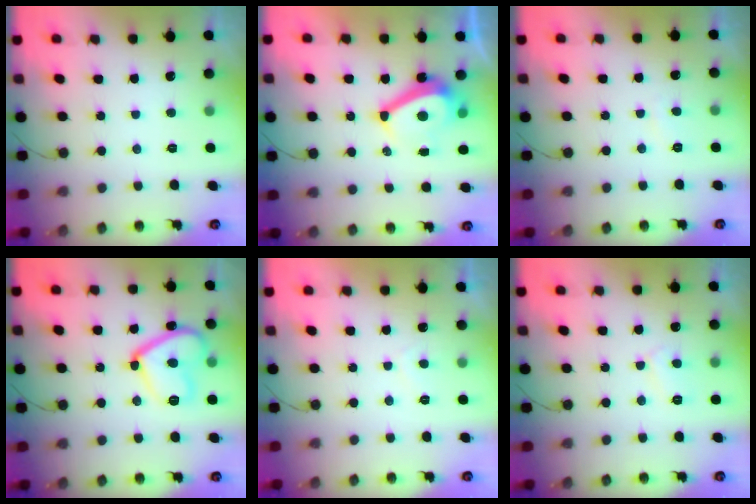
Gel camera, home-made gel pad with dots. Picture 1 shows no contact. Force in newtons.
{"total": 11.0, "press": 10.5, "slide": 3.3}
{"total": 1.3, "press": 1.2, "slide": 0.5}
{"total": 14.7, "press": 14.6, "slide": 1.2}
{"total": 1.1, "press": 0.9, "slide": 0.6}
{"total": 5.5, "press": 5.5, "slide": 0.4}